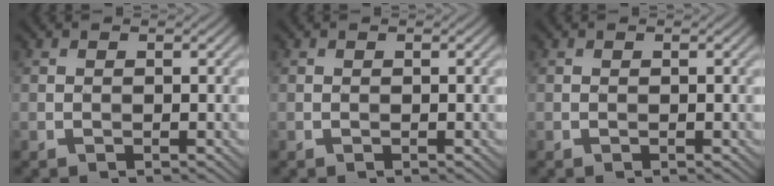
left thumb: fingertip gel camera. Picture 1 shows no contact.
{"total": 0.0}
{"total": 0.0}